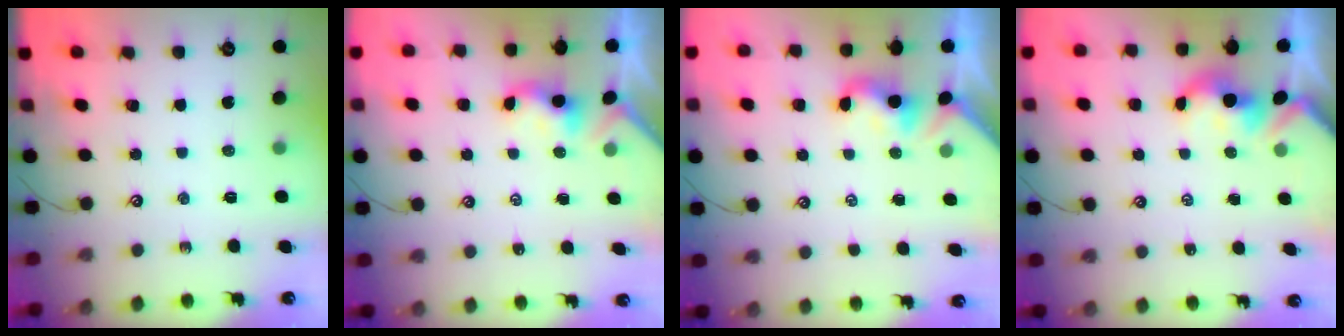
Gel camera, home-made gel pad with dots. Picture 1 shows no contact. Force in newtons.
{"total": 0.0}
{"total": 2.0, "press": 1.9, "slide": 0.4}
{"total": 1.7, "press": 1.7, "slide": 0.2}